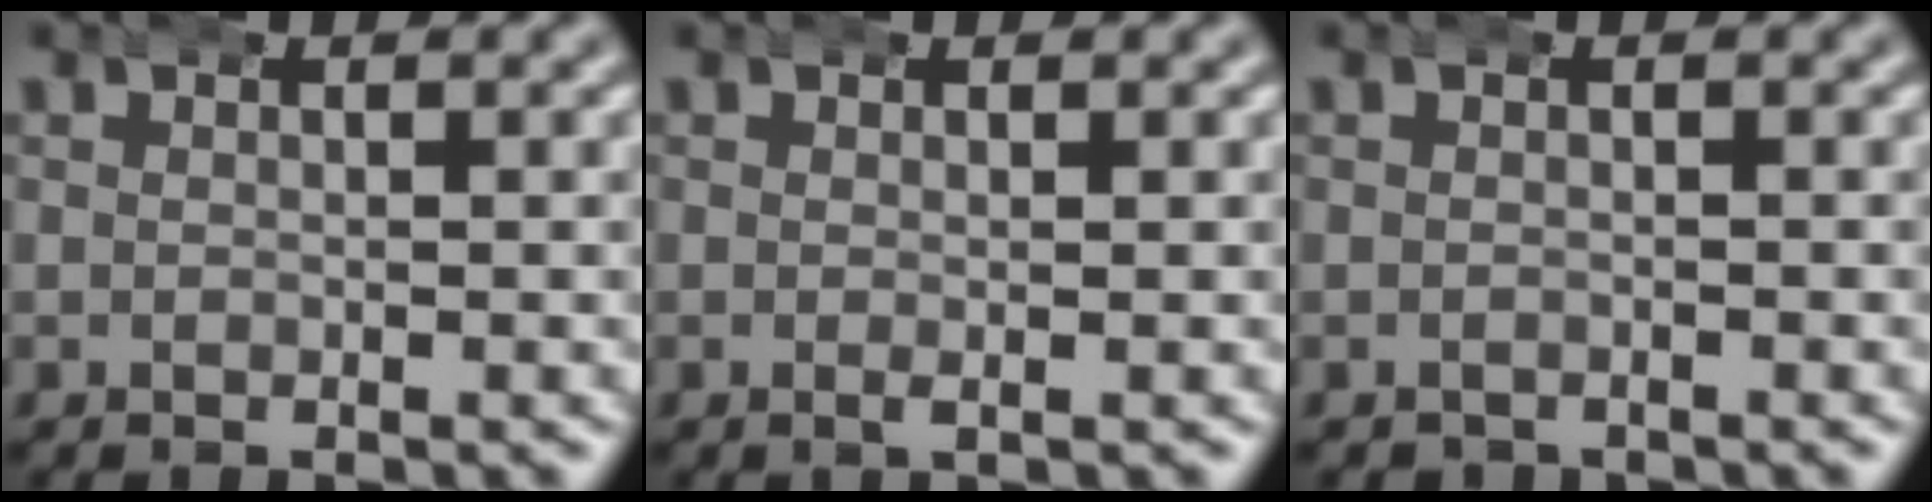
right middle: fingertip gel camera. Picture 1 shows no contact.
{"total": 0.7, "force": [-0.1, 0.2, 0.7], "torque": [-0.013, 0.001, -0.005]}
{"total": 1.1, "force": [-1.0, 0.1, -0.3], "torque": [0.002, -0.009, -0.012]}